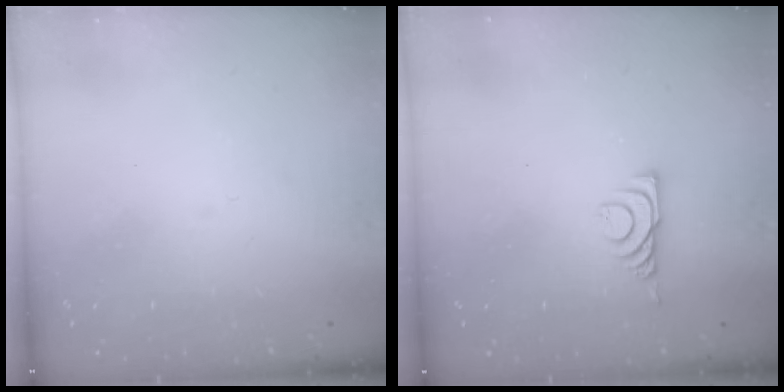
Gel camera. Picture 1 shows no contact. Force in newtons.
{"total": 5.8, "press": 5.7, "slide": 0.8}